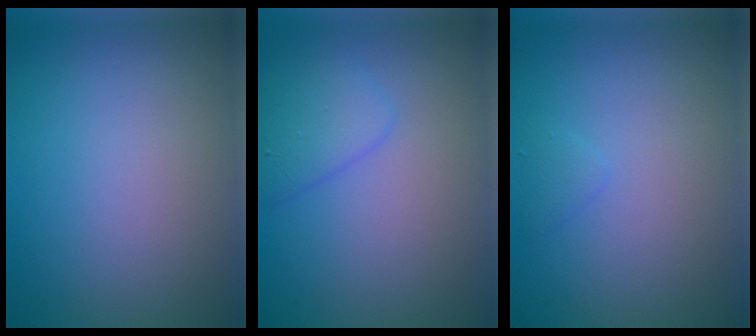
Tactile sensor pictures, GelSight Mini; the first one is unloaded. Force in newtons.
{"total": 2.4, "press": 2.4, "slide": 0.2}
{"total": 0.7, "press": 0.7, "slide": 0.0}